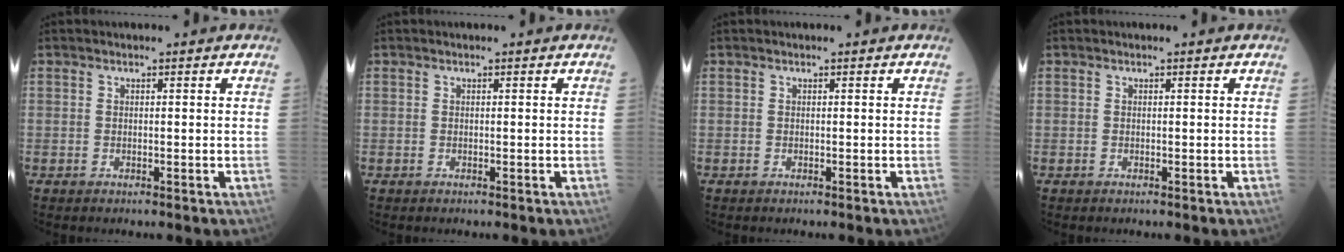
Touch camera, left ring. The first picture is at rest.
{"total": 0.0}
{"total": 0.0}
{"total": 0.0}